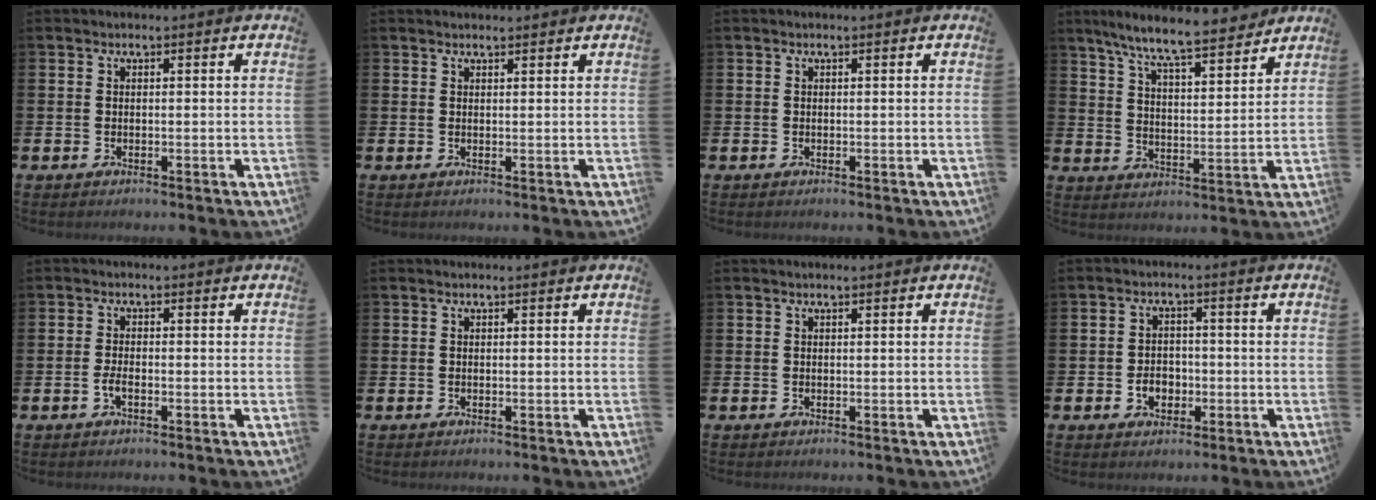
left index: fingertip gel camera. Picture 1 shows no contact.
{"total": 0.8, "force": [0.8, 0.1, 0.1], "torque": [0.004, -0.003, 0.014]}
{"total": 0.0}
{"total": 8.5, "force": [7.8, 0.6, 3.3], "torque": [-0.085, -0.049, 0.137]}
{"total": 1.8, "force": [-0.8, 0.6, 1.4], "torque": [-0.035, 0.005, -0.014]}
{"total": 0.0}
{"total": 0.0}
{"total": 3.1, "force": [-1.0, 2.4, 1.7], "torque": [-0.020, -0.004, -0.026]}